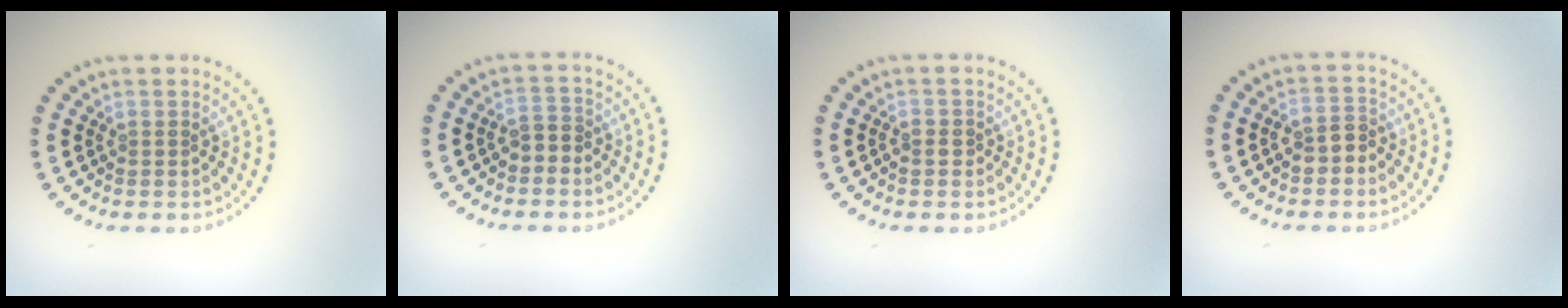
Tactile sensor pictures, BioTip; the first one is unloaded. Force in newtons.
{"total": 1.9, "press": 1.7, "slide": 0.7}
{"total": 0.8, "press": 0.8, "slide": 0.3}
{"total": 2.0, "press": 1.9, "slide": 0.7}